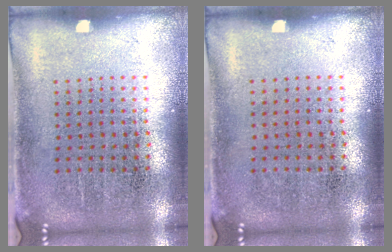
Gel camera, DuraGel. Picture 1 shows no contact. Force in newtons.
{"total": 0.0}